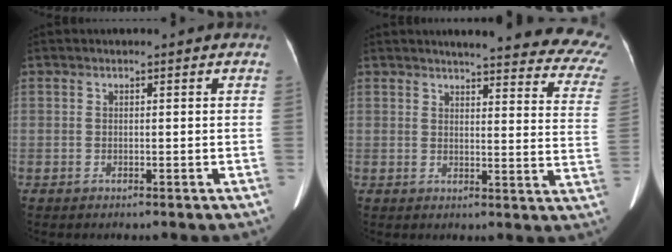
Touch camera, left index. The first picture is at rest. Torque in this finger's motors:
{"motor_torque": [0.81, -1.33, 0.07, 0.03]}